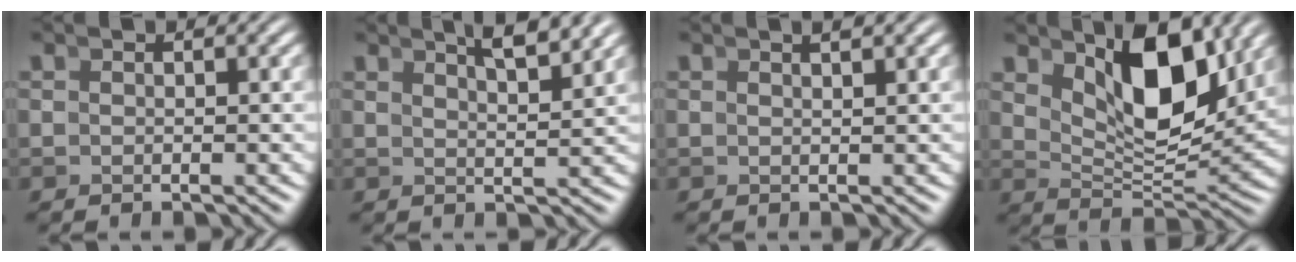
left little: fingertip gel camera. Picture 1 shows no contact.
{"total": 4.2, "force": [3.3, -0.7, 2.5], "torque": [-0.017, 0.007, 0.054]}
{"total": 1.4, "force": [0.8, -1.1, 0.4], "torque": [0.005, 0.004, 0.015]}
{"total": 7.2, "force": [3.4, 2.2, 5.9], "torque": [-0.090, -0.008, 0.058]}